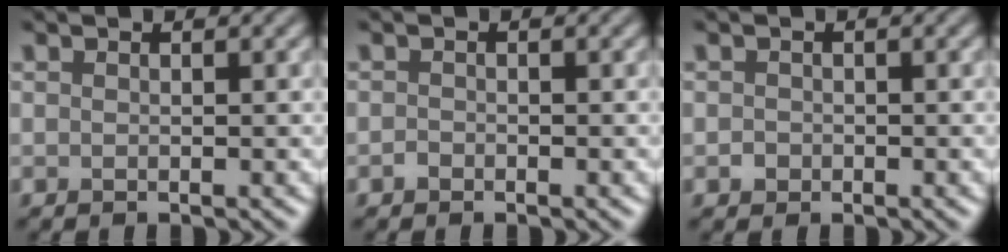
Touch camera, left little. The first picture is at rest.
{"total": 0.6, "force": [-0.4, 0.4, 0.2], "torque": [-0.002, -0.003, -0.008]}
{"total": 0.9, "force": [-0.4, 0.8, 0.2], "torque": [0.002, -0.003, -0.008]}